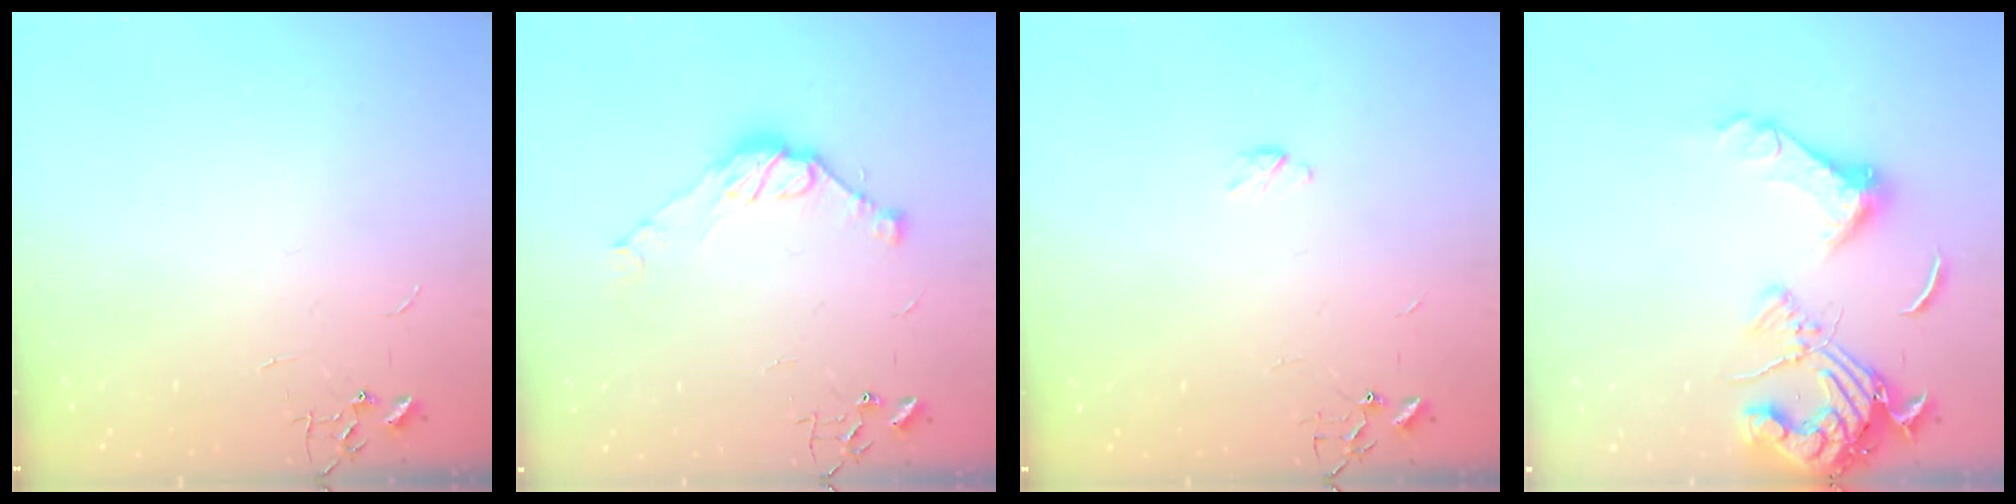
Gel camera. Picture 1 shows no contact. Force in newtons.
{"total": 11.3, "press": 11.2, "slide": 0.8}
{"total": 2.9, "press": 2.9, "slide": 0.5}
{"total": 16.5, "press": 16.4, "slide": 2.2}